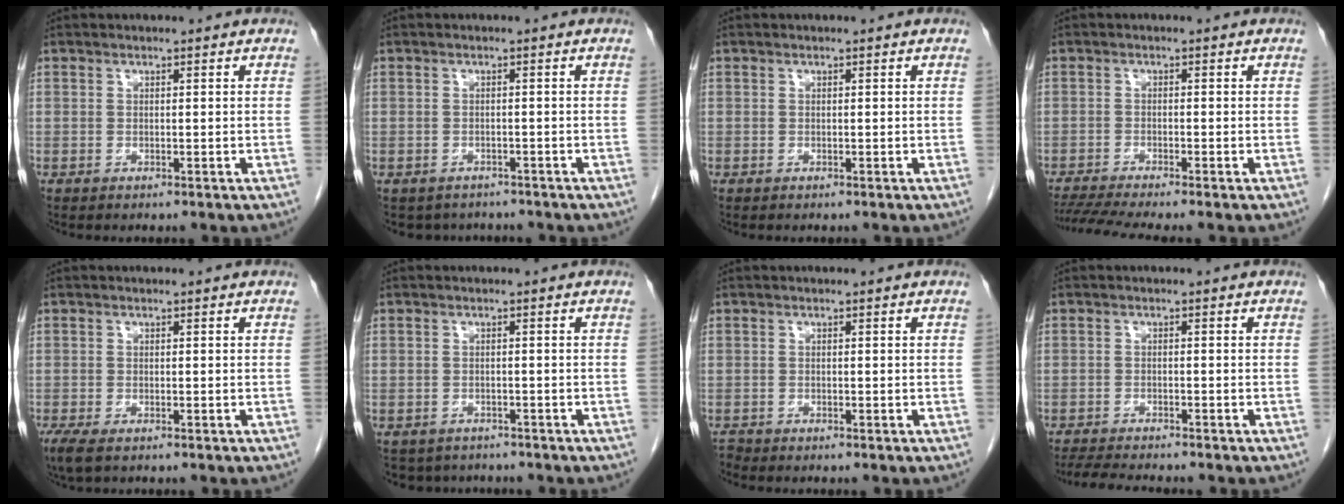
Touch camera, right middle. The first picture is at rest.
{"total": 4.6, "force": [-4.0, 2.3, 0.3], "torque": [0.002, 0.004, -0.051]}
{"total": 0.0}
{"total": 6.6, "force": [-5.8, -0.9, 3.2], "torque": [-0.052, -0.017, -0.097]}
{"total": 3.9, "force": [-2.6, 1.3, 2.5], "torque": [-0.056, -0.015, -0.043]}
{"total": 5.5, "force": [-4.8, 2.6, 0.4], "torque": [0.000, 0.000, -0.063]}
{"total": 0.6, "force": [-0.6, -0.1, -0.2], "torque": [0.001, -0.006, -0.012]}
{"total": 6.1, "force": [-5.6, 0.3, 2.4], "torque": [-0.037, -0.017, -0.091]}